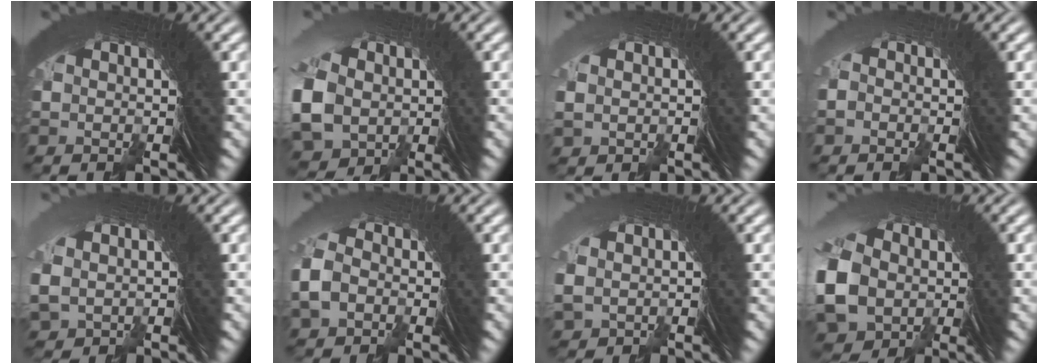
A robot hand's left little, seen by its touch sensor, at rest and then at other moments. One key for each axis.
{"total": 8.2, "fx": -2.4, "fy": 7.4, "fz": 2.8, "tx": -0.091, "ty": -0.037, "tz": -0.029}
{"total": 1.2, "fx": -0.5, "fy": -0.2, "fz": -1.1, "tx": 0.014, "ty": -0.004, "tz": 0.002}
{"total": 1.8, "fx": -1.2, "fy": -0.7, "fz": -1.2, "tx": 0.026, "ty": 0.002, "tz": -0.019}
{"total": 1.4, "fx": -1.0, "fy": 0.9, "fz": -0.5, "tx": -0.004, "ty": -0.015, "tz": -0.001}
{"total": 1.4, "fx": -0.8, "fy": 1.0, "fz": -0.4, "tx": 0.007, "ty": 0.008, "tz": -0.017}
{"total": 1.2, "fx": -0.7, "fy": 0.6, "fz": -0.7, "tx": 0.001, "ty": -0.013, "tz": 0.002}
{"total": 9.7, "fx": -2.8, "fy": 8.4, "fz": 3.9, "tx": -0.124, "ty": -0.054, "tz": -0.025}